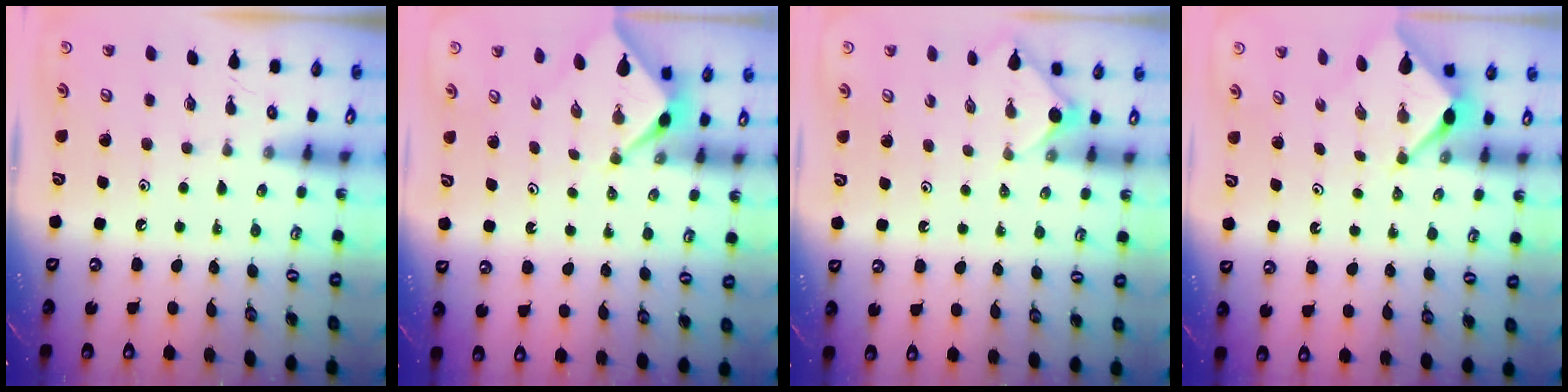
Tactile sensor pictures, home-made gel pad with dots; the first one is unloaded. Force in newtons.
{"total": 2.1, "press": 2.1, "slide": 0.3}
{"total": 2.3, "press": 2.2, "slide": 0.3}
{"total": 3.2, "press": 3.2, "slide": 0.4}